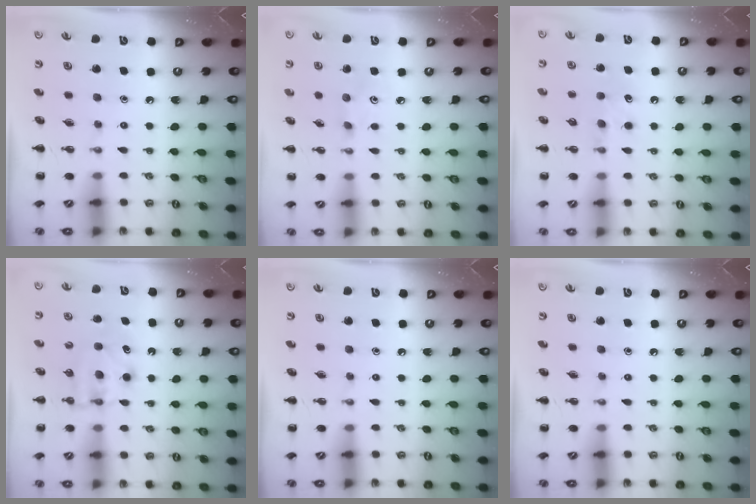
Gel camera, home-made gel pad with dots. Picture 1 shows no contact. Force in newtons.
{"total": 2.4, "press": 2.3, "slide": 0.7}
{"total": 6.0, "press": 5.8, "slide": 1.7}
{"total": 6.3, "press": 6.1, "slide": 1.3}
{"total": 0.0}
{"total": 0.0}